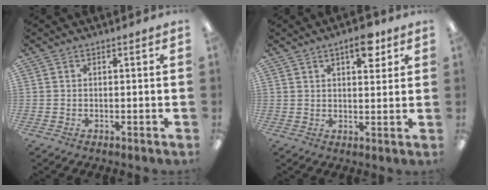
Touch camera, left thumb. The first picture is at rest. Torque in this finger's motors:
{"motor_torque": [-0.14, 0.08, -0.16, -0.27, 0.02]}